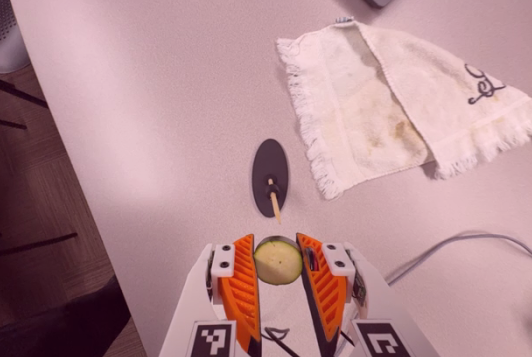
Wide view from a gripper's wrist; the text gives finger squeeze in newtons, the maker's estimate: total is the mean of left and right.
{"total": 12.3, "left": 12.7, "right": 12.0}